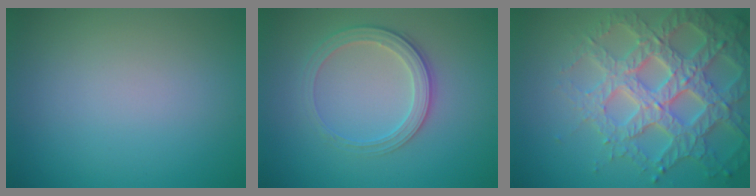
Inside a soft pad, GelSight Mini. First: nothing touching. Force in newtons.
{"total": 2.8, "press": 2.6, "slide": 0.9}
{"total": 7.0, "press": 6.7, "slide": 1.8}